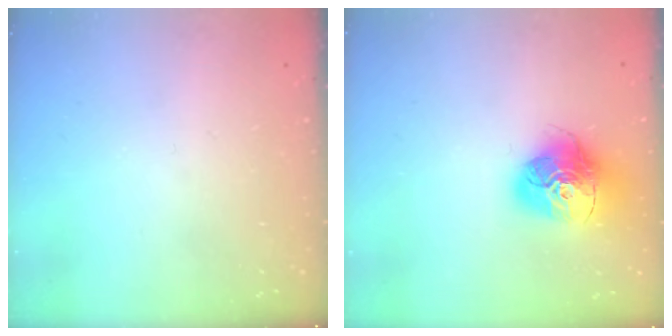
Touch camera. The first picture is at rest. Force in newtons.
{"total": 17.3, "press": 17.3, "slide": 1.6}